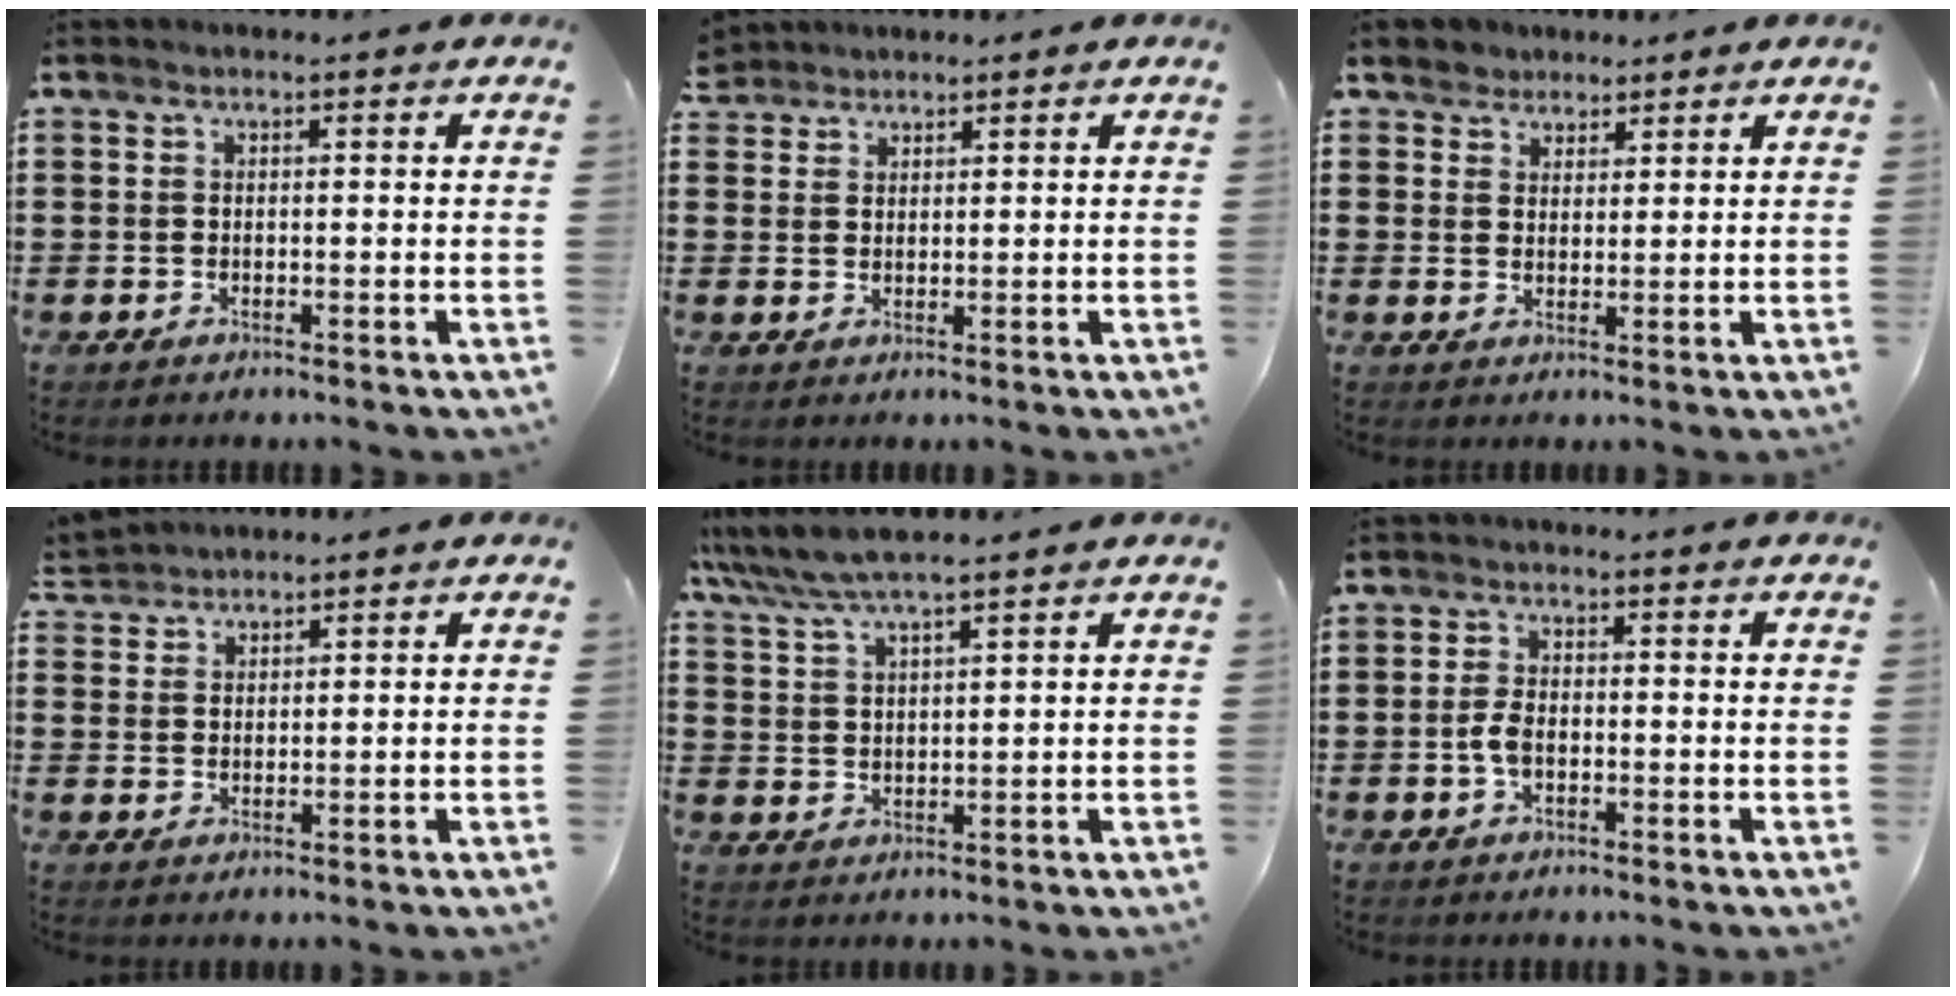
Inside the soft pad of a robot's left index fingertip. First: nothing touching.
{"total": 2.0, "force": [1.8, 0.9, -0.2], "torque": [-0.004, 0.005, 0.035]}
{"total": 3.0, "force": [2.4, 1.8, -0.2], "torque": [-0.010, 0.009, 0.045]}
{"total": 2.3, "force": [2.2, 0.5, -0.4], "torque": [0.000, -0.002, 0.044]}
{"total": 5.5, "force": [4.7, 0.5, 2.7], "torque": [-0.065, -0.015, 0.084]}
{"total": 3.2, "force": [-0.8, 1.6, 2.6], "torque": [-0.073, -0.004, -0.021]}